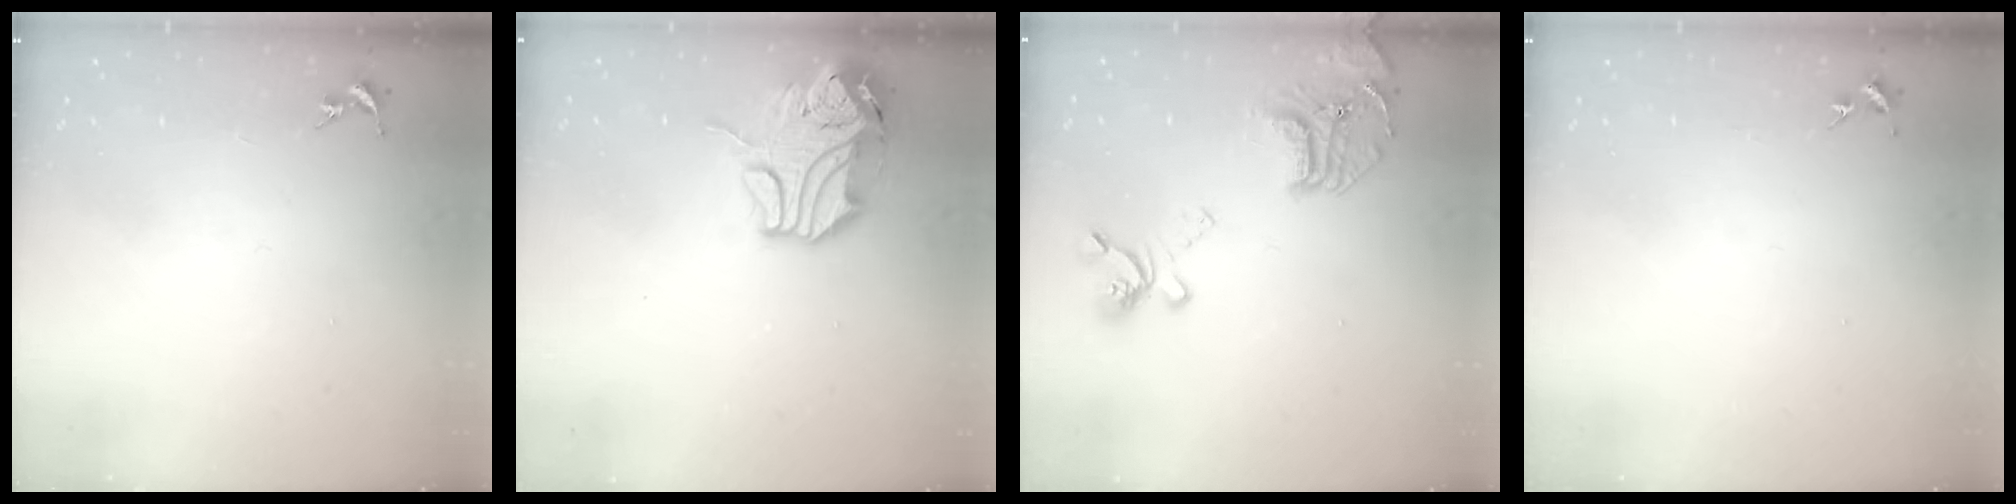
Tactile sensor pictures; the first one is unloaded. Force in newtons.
{"total": 12.5, "press": 12.4, "slide": 1.8}
{"total": 17.4, "press": 17.3, "slide": 1.8}
{"total": 2.7, "press": 2.7, "slide": 0.3}